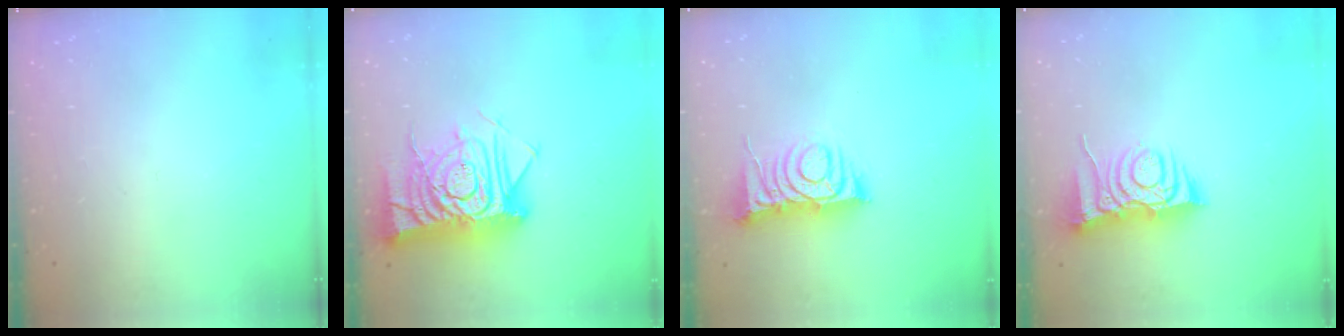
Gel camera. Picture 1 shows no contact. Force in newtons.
{"total": 19.5, "press": 19.4, "slide": 1.6}
{"total": 9.4, "press": 9.4, "slide": 1.0}
{"total": 8.2, "press": 8.1, "slide": 1.1}